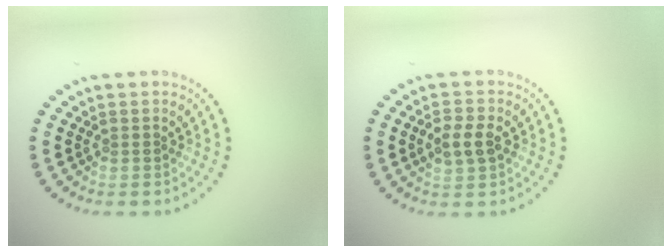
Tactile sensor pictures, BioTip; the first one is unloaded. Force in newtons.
{"total": 2.7, "press": 2.7, "slide": 0.2}